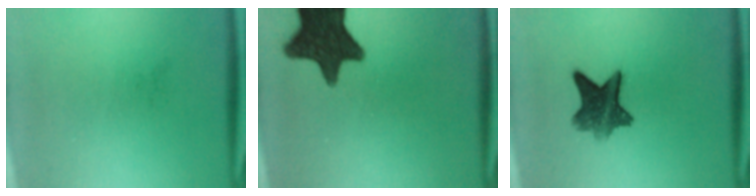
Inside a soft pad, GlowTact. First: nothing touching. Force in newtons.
{"total": 14.2}
{"total": 8.0}